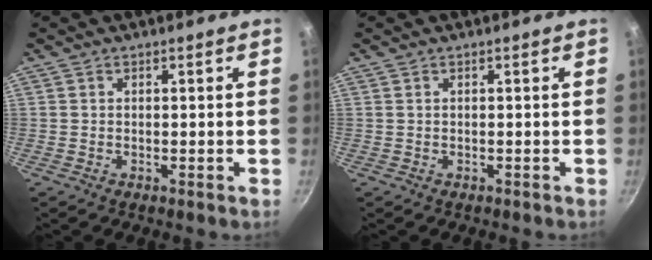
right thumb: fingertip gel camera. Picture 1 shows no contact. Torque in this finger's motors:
{"motor_torque": [-0.17, -0.17, 0.11, -0.11, 0.00]}